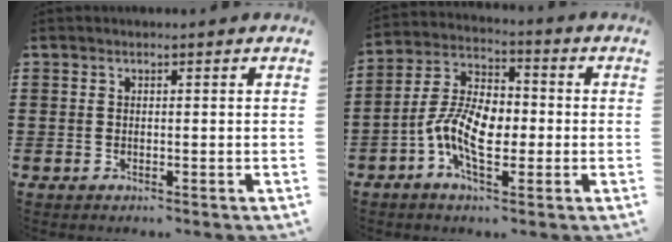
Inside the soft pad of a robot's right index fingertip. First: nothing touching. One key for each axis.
{"total": 9.2, "fx": -2.2, "fy": 4.7, "fz": 7.6, "tx": -0.172, "ty": 0.000, "tz": -0.047}